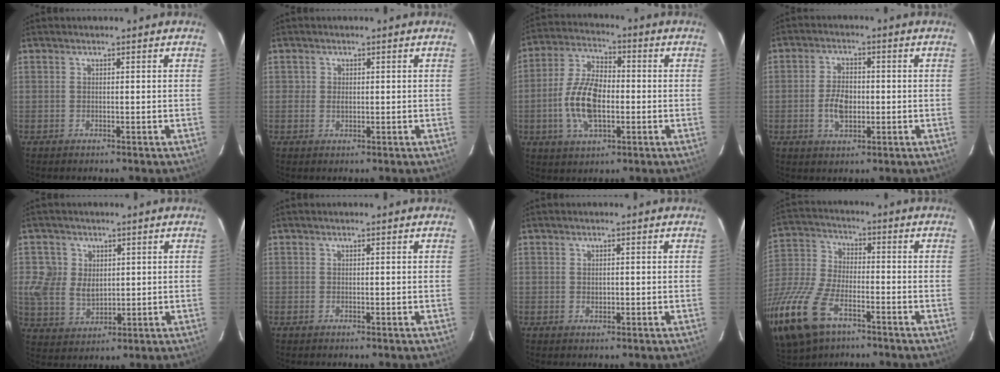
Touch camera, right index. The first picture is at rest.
{"total": 1.4, "force": [0.0, 1.2, 0.6], "torque": [-0.012, 0.002, -0.002]}
{"total": 12.4, "force": [-2.3, 6.3, 10.4], "torque": [-0.216, 0.007, -0.043]}
{"total": 6.0, "force": [-1.1, 3.6, 4.6], "torque": [-0.093, 0.003, -0.017]}
{"total": 8.4, "force": [1.8, 7.3, 3.6], "torque": [-0.082, 0.007, 0.044]}
{"total": 0.0}
{"total": 1.0, "force": [-0.1, 0.8, 0.5], "torque": [-0.006, 0.001, 0.001]}
{"total": 22.0, "force": [-12.1, 11.8, 14.0], "torque": [-0.352, -0.033, -0.234]}